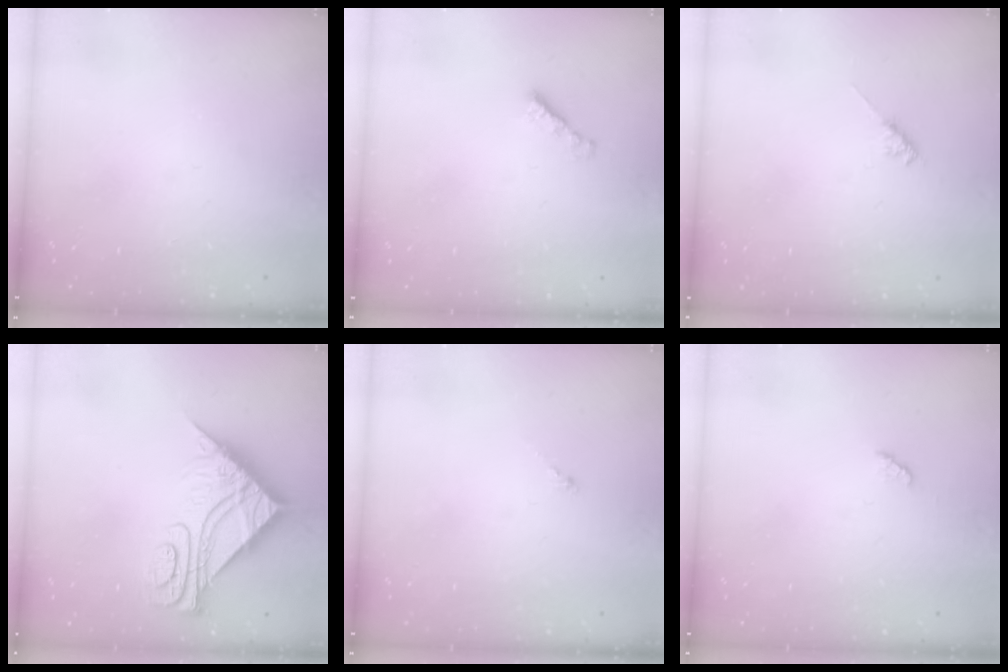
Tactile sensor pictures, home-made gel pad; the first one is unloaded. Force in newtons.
{"total": 2.4, "press": 2.4, "slide": 0.4}
{"total": 4.9, "press": 4.8, "slide": 0.8}
{"total": 11.6, "press": 11.5, "slide": 1.1}
{"total": 0.0}
{"total": 3.4, "press": 3.4, "slide": 0.4}